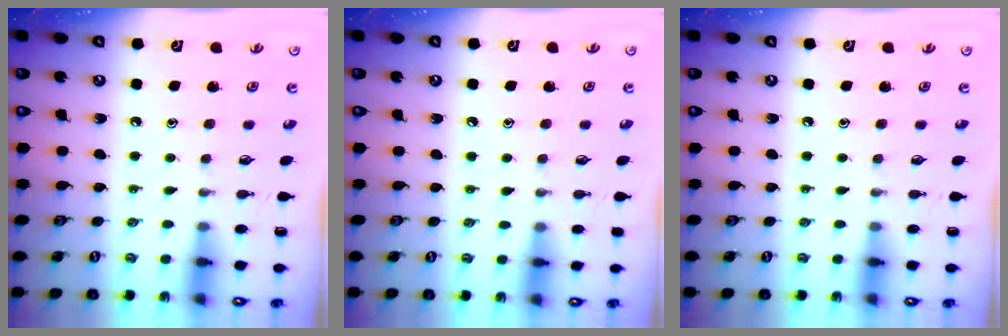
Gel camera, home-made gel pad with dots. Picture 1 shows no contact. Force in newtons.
{"total": 4.0, "press": 3.9, "slide": 0.5}
{"total": 0.0}